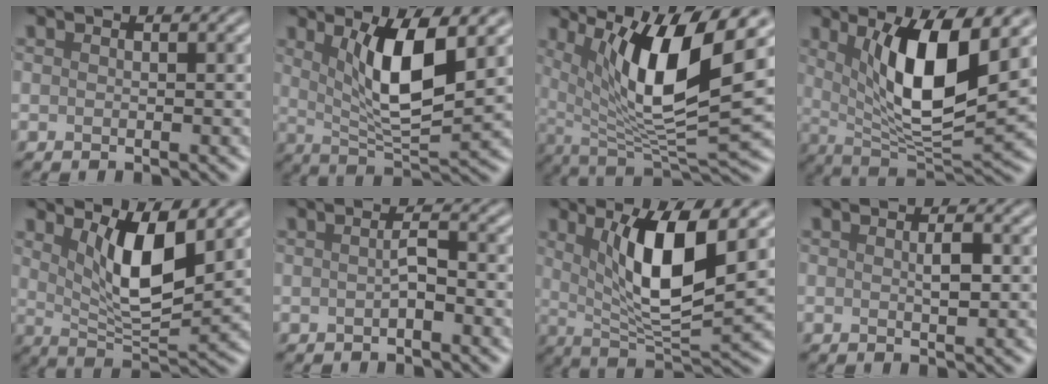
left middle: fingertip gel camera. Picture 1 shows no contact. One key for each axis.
{"total": 6.9, "fx": 2.2, "fy": 1.9, "fz": 6.2, "tx": -0.112, "ty": -0.009, "tz": 0.045}
{"total": 10.8, "fx": 3.9, "fy": 2.9, "fz": 9.7, "tx": -0.161, "ty": -0.013, "tz": 0.076}
{"total": 9.2, "fx": 2.6, "fy": 2.8, "fz": 8.4, "tx": -0.140, "ty": -0.019, "tz": 0.049}
{"total": 6.4, "fx": 2.7, "fy": 1.9, "fz": 5.5, "tx": -0.098, "ty": -0.012, "tz": 0.052}
{"total": 1.4, "fx": -0.3, "fy": 0.2, "fz": 1.3, "tx": -0.026, "ty": 0.003, "tz": -0.005}
{"total": 8.2, "fx": 2.4, "fy": 2.3, "fz": 7.5, "tx": -0.128, "ty": -0.015, "tz": 0.045}
{"total": 1.5, "fx": 0.2, "fy": 0.4, "fz": 1.4, "tx": -0.027, "ty": 0.000, "tz": 0.003}